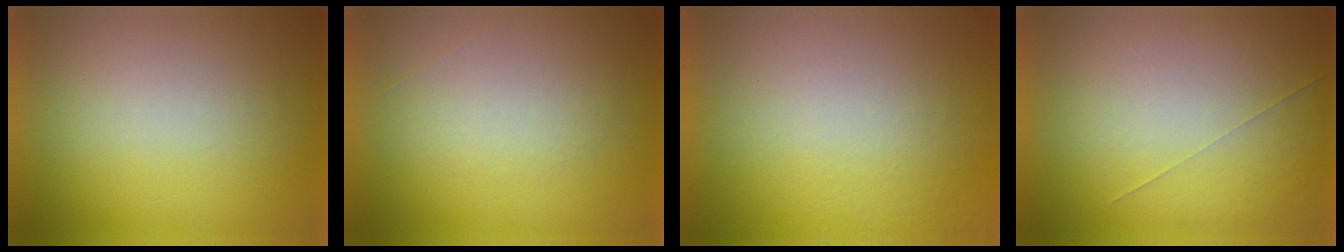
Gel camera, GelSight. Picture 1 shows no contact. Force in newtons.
{"total": 1.0}
{"total": 7.1}
{"total": 1.0}